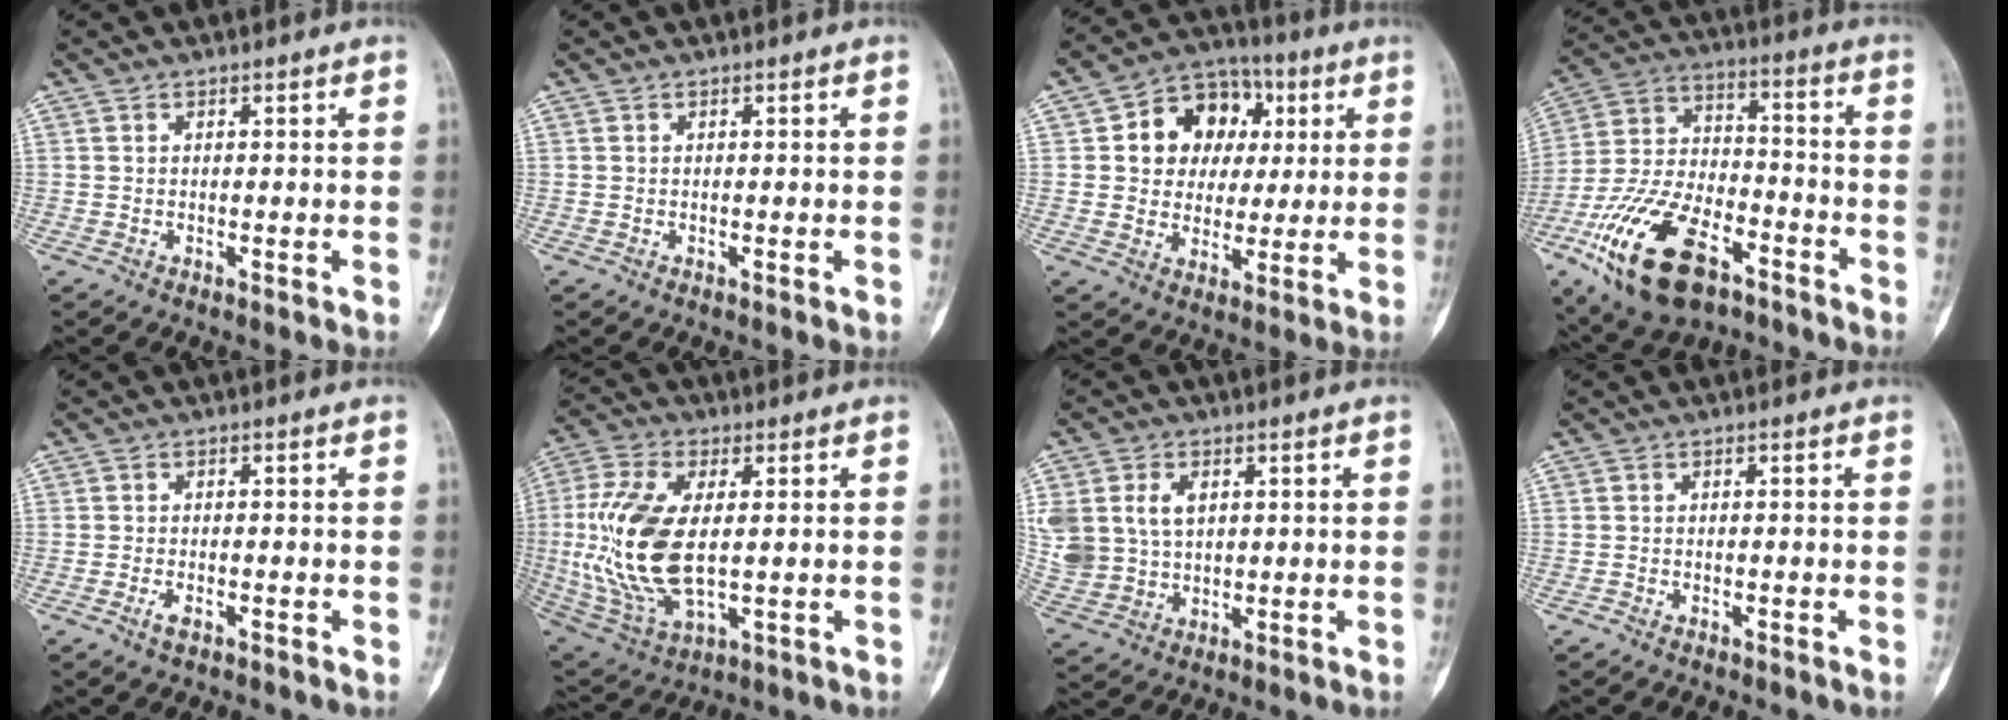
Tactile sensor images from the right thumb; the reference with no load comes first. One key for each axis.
{"total": 0.0}
{"total": 13.9, "fx": 3.4, "fy": 11.1, "fz": 7.7, "tx": -0.069, "ty": 0.009, "tz": 0.052}
{"total": 21.5, "fx": -11.4, "fy": 10.8, "fz": 14.7, "tx": -0.288, "ty": 0.051, "tz": -0.202}
{"total": 1.8, "fx": -1.1, "fy": 0.8, "fz": 1.3, "tx": -0.030, "ty": 0.003, "tz": -0.022}
{"total": 18.7, "fx": 0.4, "fy": 9.7, "fz": 16.0, "tx": -0.348, "ty": -0.010, "tz": 0.018}
{"total": 13.2, "fx": 3.3, "fy": 10.0, "fz": 8.0, "tx": -0.187, "ty": 0.002, "tz": 0.078}
{"total": 0.5, "fx": -0.5, "fy": 0.2, "fz": 0.1, "tx": -0.007, "ty": 0.001, "tz": -0.012}